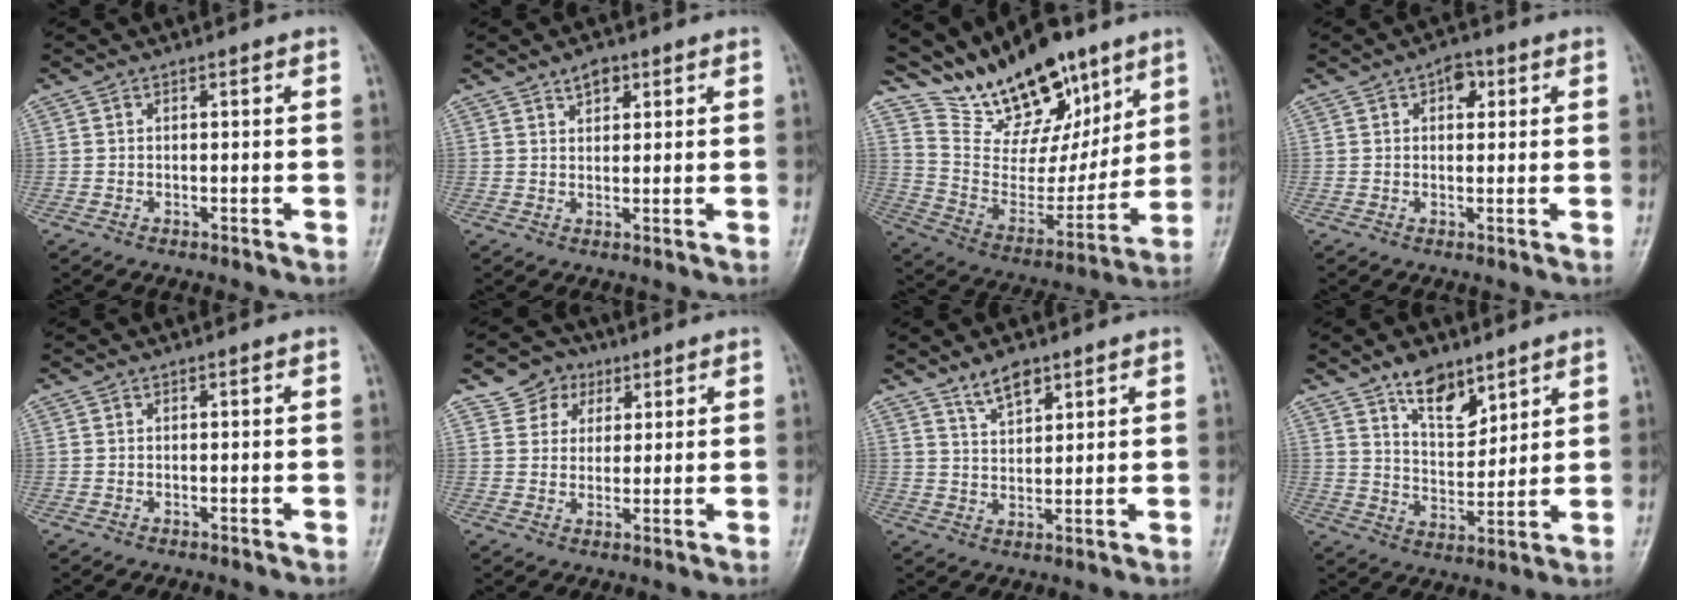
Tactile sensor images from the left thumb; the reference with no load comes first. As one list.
[{"total": 3.0, "force": [1.9, 1.7, 1.6], "torque": [-0.014, -0.010, 0.031]}, {"total": 20.5, "force": [15.0, 9.2, 10.5], "torque": [-0.119, -0.081, 0.266]}, {"total": 3.7, "force": [1.5, 2.3, 2.5], "torque": [-0.019, 0.001, 0.015]}, {"total": 0.0}, {"total": 6.0, "force": [3.0, 5.0, 1.0], "torque": [0.013, -0.010, 0.047]}, {"total": 5.1, "force": [3.8, 2.1, 2.7], "torque": [-0.037, -0.026, 0.074]}, {"total": 9.4, "force": [6.4, 4.6, 5.1], "torque": [-0.056, -0.049, 0.117]}]